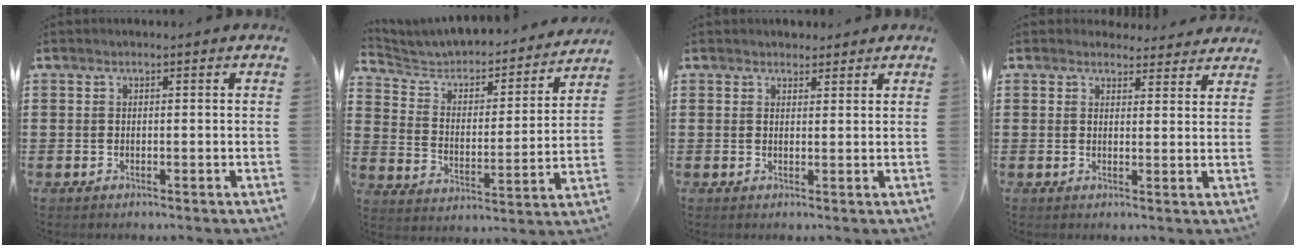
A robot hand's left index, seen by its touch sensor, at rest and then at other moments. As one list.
[{"total": 3.5, "force": [3.2, 1.3, 0.6], "torque": [-0.037, -0.032, 0.044]}, {"total": 1.8, "force": [1.6, 0.8, 0.1], "torque": [0.002, 0.001, 0.029]}, {"total": 3.2, "force": [3.0, 1.1, 0.4], "torque": [-0.010, -0.010, 0.054]}]